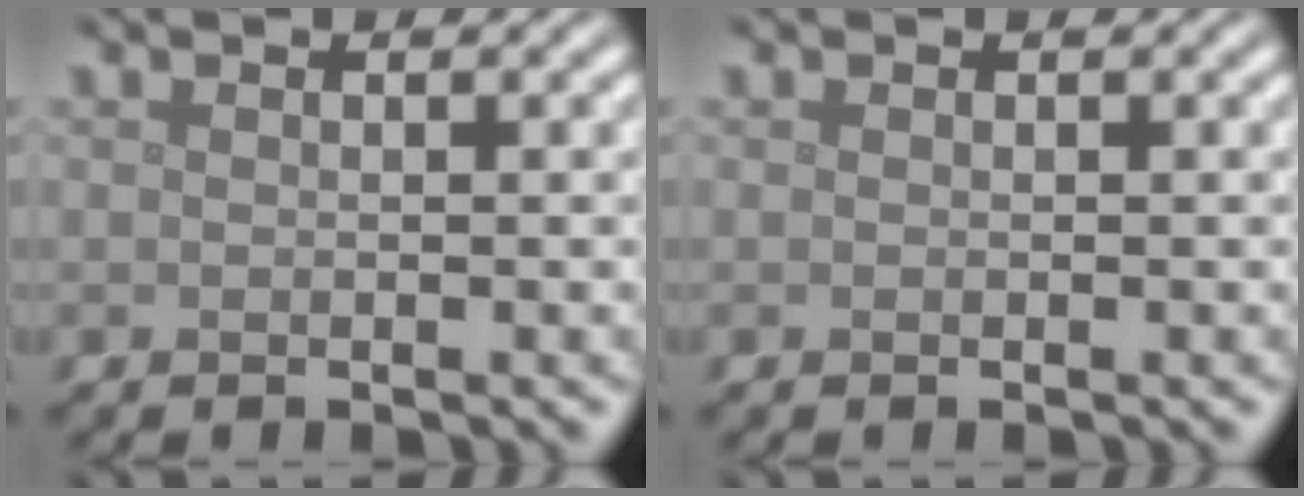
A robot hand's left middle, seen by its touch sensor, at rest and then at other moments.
{"total": 0.0}